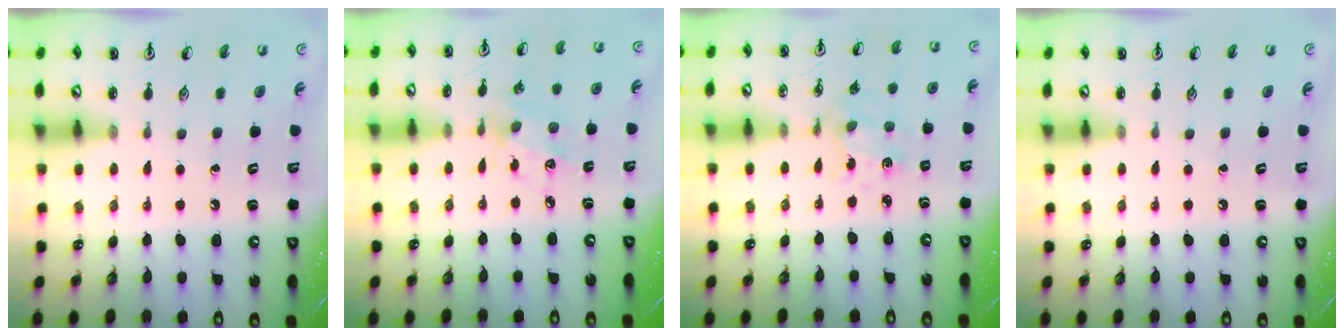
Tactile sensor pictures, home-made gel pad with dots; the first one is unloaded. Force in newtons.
{"total": 6.3, "press": 6.3, "slide": 0.6}
{"total": 2.0, "press": 2.0, "slide": 0.3}
{"total": 0.0}